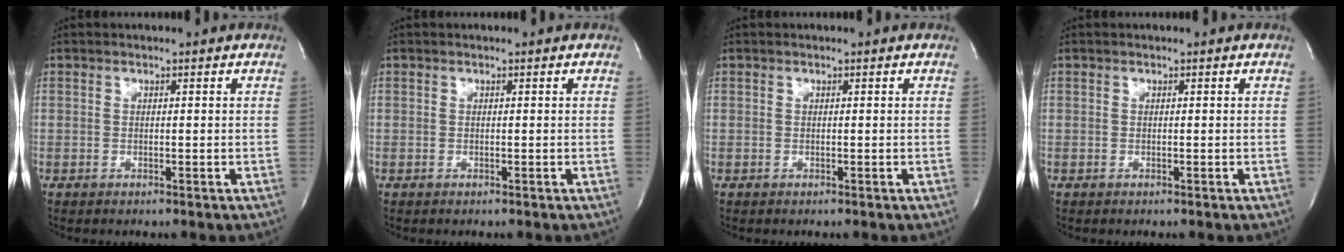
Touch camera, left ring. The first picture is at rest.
{"total": 0.0}
{"total": 0.0}
{"total": 0.0}